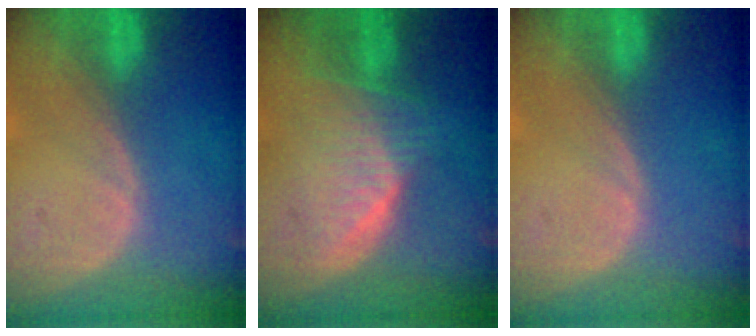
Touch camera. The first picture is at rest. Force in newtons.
{"total": 6.5, "press": 6.2, "slide": 1.8}
{"total": 0.0}